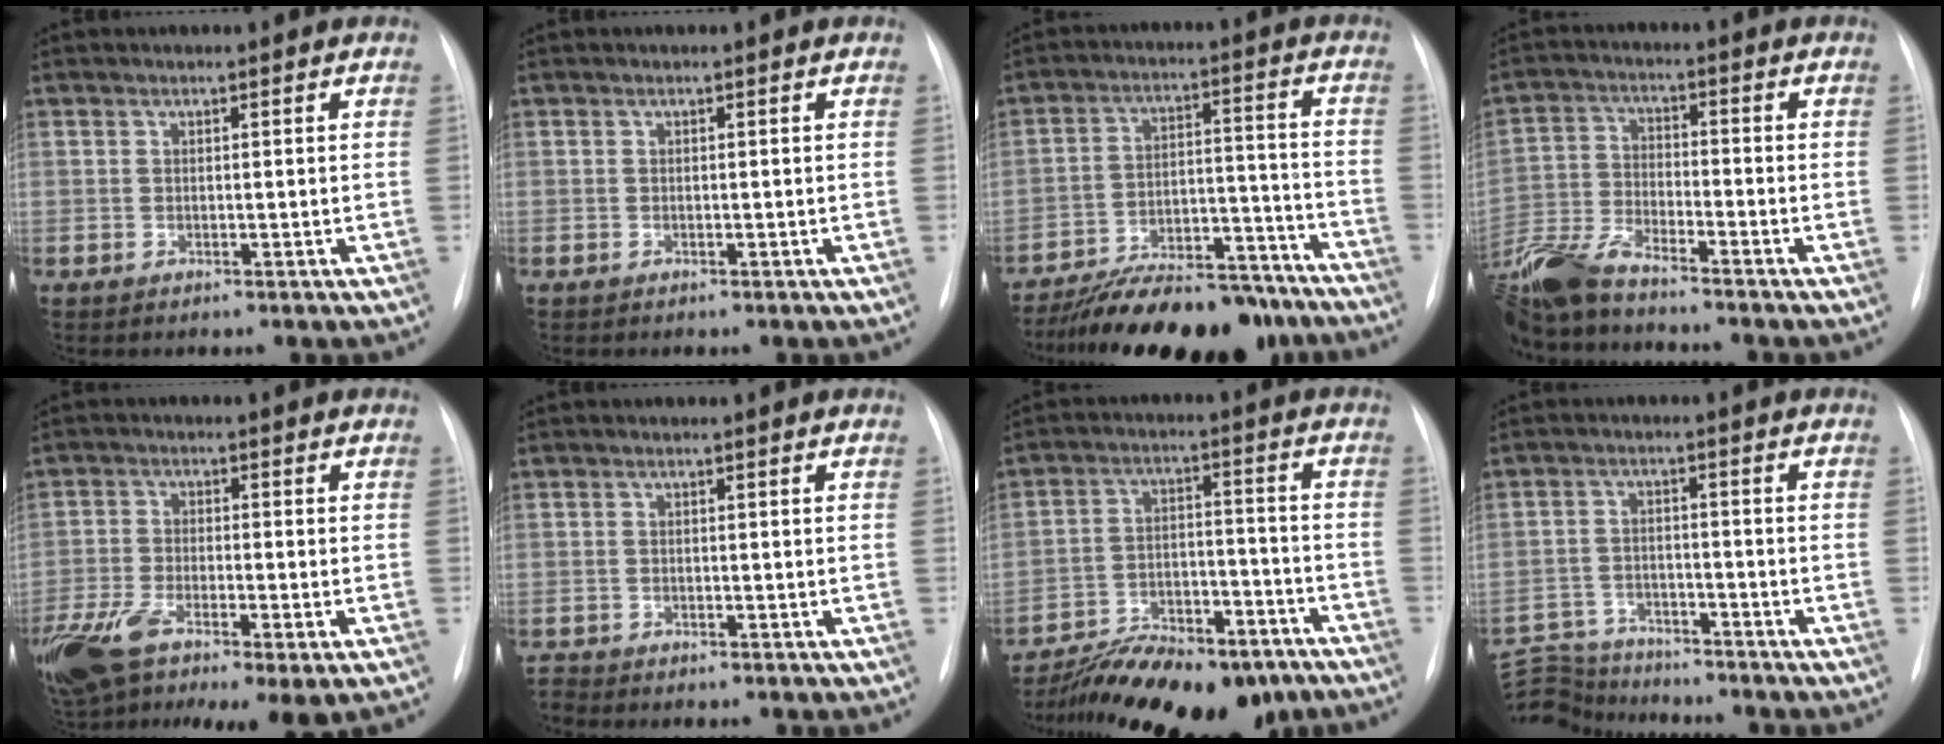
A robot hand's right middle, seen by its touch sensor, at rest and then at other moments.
{"total": 0.0}
{"total": 20.1, "force": [-17.7, 5.6, 7.9], "torque": [-0.107, 0.023, -0.263]}
{"total": 11.3, "force": [-9.8, 1.4, 5.4], "torque": [-0.121, -0.020, -0.193]}
{"total": 15.6, "force": [-8.4, 4.9, 12.2], "torque": [-0.253, -0.027, -0.143]}
{"total": 1.0, "force": [-0.9, -0.2, -0.4], "torque": [0.007, -0.005, -0.017]}
{"total": 17.7, "force": [-14.2, 6.2, 8.5], "torque": [-0.127, 0.016, -0.219]}
{"total": 9.6, "force": [-9.2, 2.5, 1.0], "torque": [-0.032, 0.008, -0.152]}